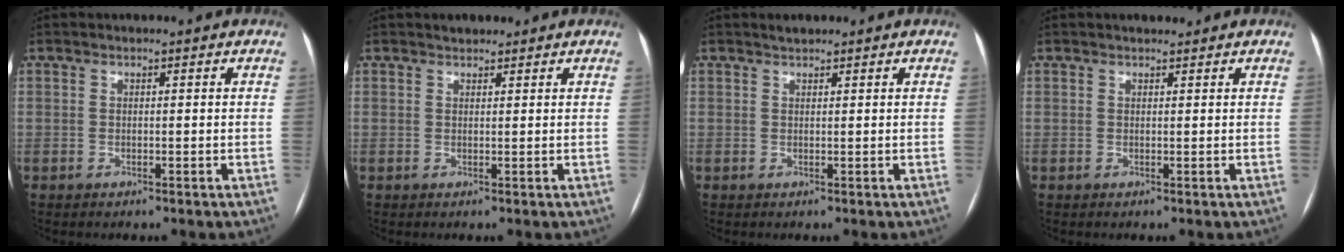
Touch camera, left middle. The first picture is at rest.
{"total": 1.3, "force": [1.1, 0.6, 0.4], "torque": [-0.010, 0.009, 0.019]}
{"total": 1.1, "force": [1.0, 0.3, 0.3], "torque": [-0.011, 0.008, 0.018]}
{"total": 1.4, "force": [1.2, 0.5, 0.5], "torque": [-0.011, 0.009, 0.019]}